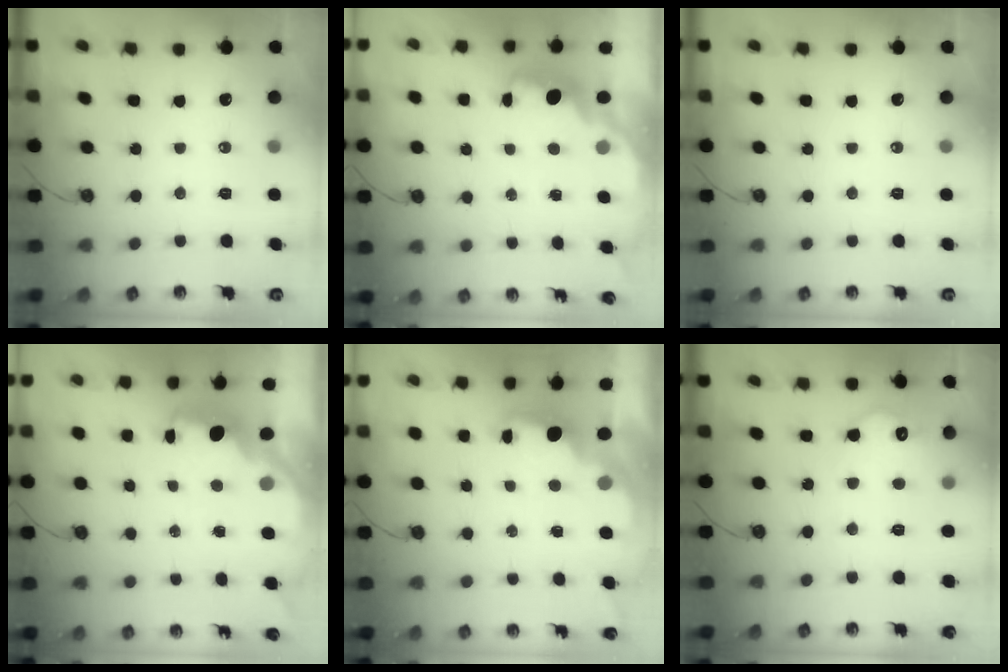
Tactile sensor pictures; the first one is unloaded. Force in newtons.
{"total": 2.1, "press": 2.0, "slide": 0.7}
{"total": 0.0}
{"total": 3.9, "press": 3.9, "slide": 0.6}
{"total": 2.2, "press": 2.1, "slide": 0.8}
{"total": 10.3, "press": 10.3, "slide": 0.5}